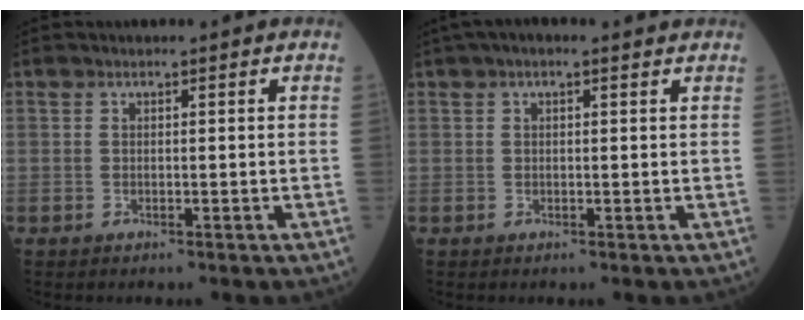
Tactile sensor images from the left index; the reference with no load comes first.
{"total": 3.6, "force": [2.3, 1.1, 2.5], "torque": [-0.046, 0.031, 0.035]}